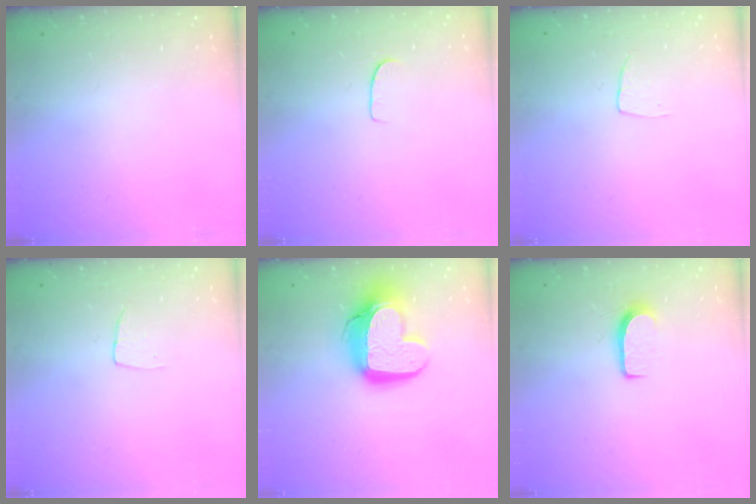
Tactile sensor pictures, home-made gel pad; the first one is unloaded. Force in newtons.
{"total": 5.8, "press": 5.8, "slide": 0.3}
{"total": 3.7, "press": 3.7, "slide": 0.2}
{"total": 3.7, "press": 3.7, "slide": 0.2}
{"total": 15.3, "press": 15.3, "slide": 1.4}
{"total": 6.5, "press": 6.4, "slide": 0.6}